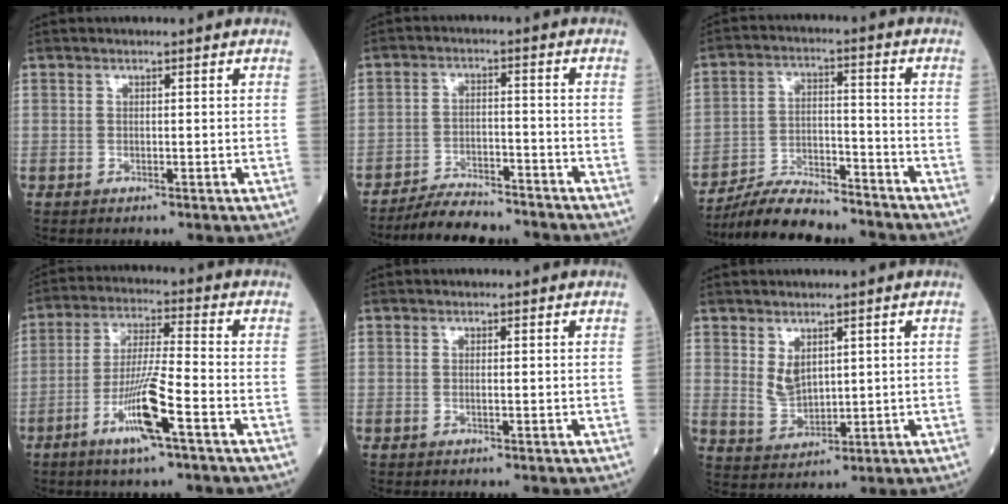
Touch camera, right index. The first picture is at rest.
{"total": 9.2, "force": [-8.6, 1.5, 2.7], "torque": [-0.037, -0.002, -0.141]}
{"total": 11.8, "force": [-11.0, 2.0, 3.6], "torque": [-0.062, 0.009, -0.191]}
{"total": 9.9, "force": [-4.8, -0.1, 8.7], "torque": [-0.171, -0.008, -0.092]}
{"total": 0.0}
{"total": 4.0, "force": [1.6, 2.5, 2.8], "torque": [-0.060, -0.003, 0.043]}